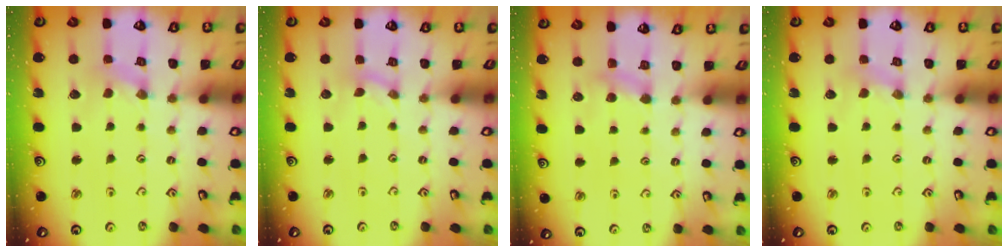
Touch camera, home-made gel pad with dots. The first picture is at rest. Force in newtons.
{"total": 0.0}
{"total": 3.8, "press": 3.8, "slide": 0.5}
{"total": 2.5, "press": 2.4, "slide": 0.6}